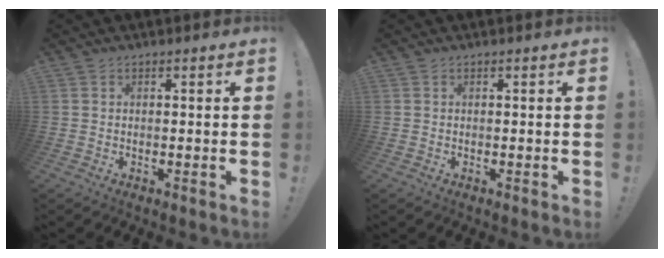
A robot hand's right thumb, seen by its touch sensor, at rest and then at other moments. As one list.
[{"total": 0.0}]